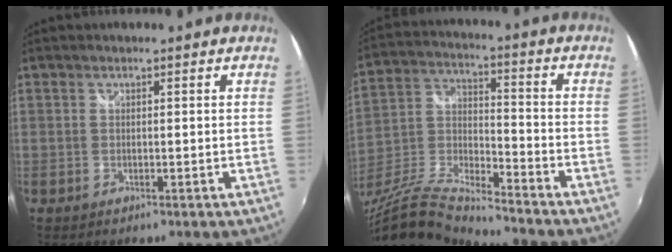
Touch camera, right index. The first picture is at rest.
{"total": 16.0, "force": [-13.4, 1.5, 8.6], "torque": [-0.182, -0.031, -0.262]}